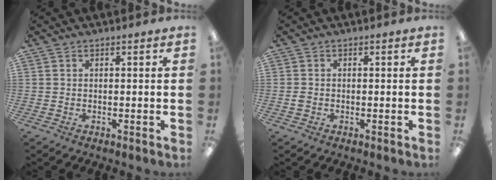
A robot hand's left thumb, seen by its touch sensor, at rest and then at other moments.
{"total": 1.2, "force": [-0.4, 1.0, 0.6], "torque": [-0.012, 0.003, -0.009]}